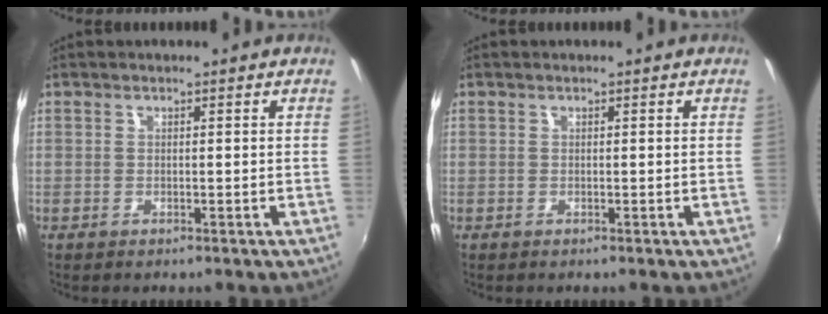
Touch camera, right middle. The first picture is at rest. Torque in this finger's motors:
{"motor_torque": [-0.06, -0.04, 0.00, 0.00]}